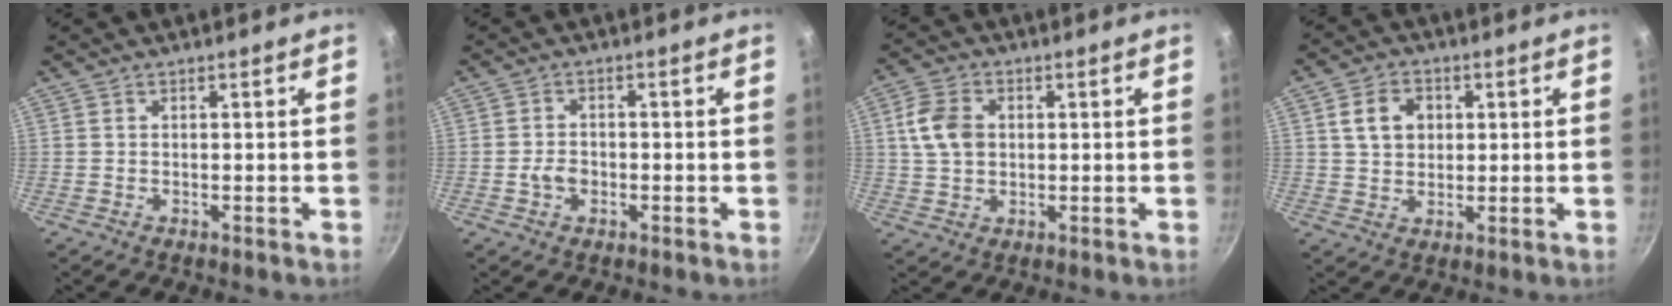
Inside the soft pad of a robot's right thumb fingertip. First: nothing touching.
{"total": 3.2, "force": [-1.0, 2.3, 2.0], "torque": [-0.028, 0.013, -0.018]}
{"total": 7.8, "force": [1.3, 5.8, 5.1], "torque": [-0.086, 0.008, 0.019]}
{"total": 7.3, "force": [1.8, 5.8, 4.1], "torque": [-0.054, 0.006, 0.028]}